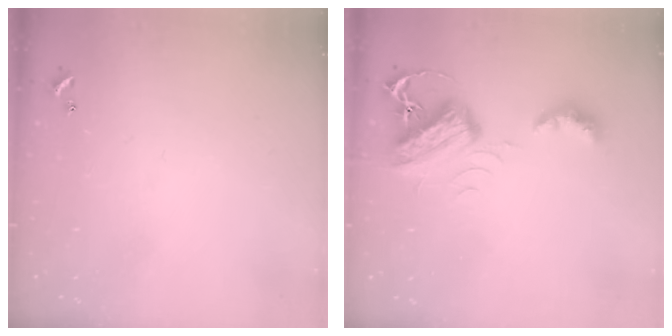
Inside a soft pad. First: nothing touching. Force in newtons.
{"total": 7.0, "press": 7.0, "slide": 0.1}